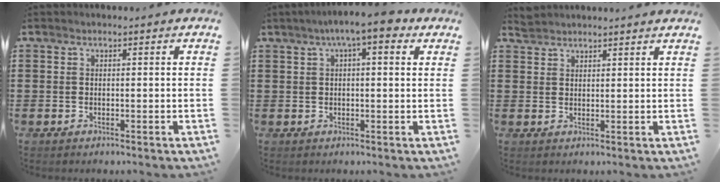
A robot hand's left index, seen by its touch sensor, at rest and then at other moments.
{"total": 5.4, "force": [2.7, 1.0, 4.5], "torque": [-0.082, 0.004, 0.045]}
{"total": 2.2, "force": [2.2, 0.0, 0.0], "torque": [-0.006, 0.000, 0.044]}